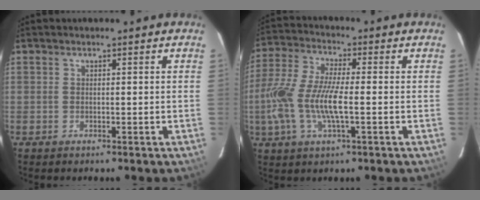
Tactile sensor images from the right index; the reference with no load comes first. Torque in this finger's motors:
{"motor_torque": [0.40, -0.23, 0.84, 0.17]}